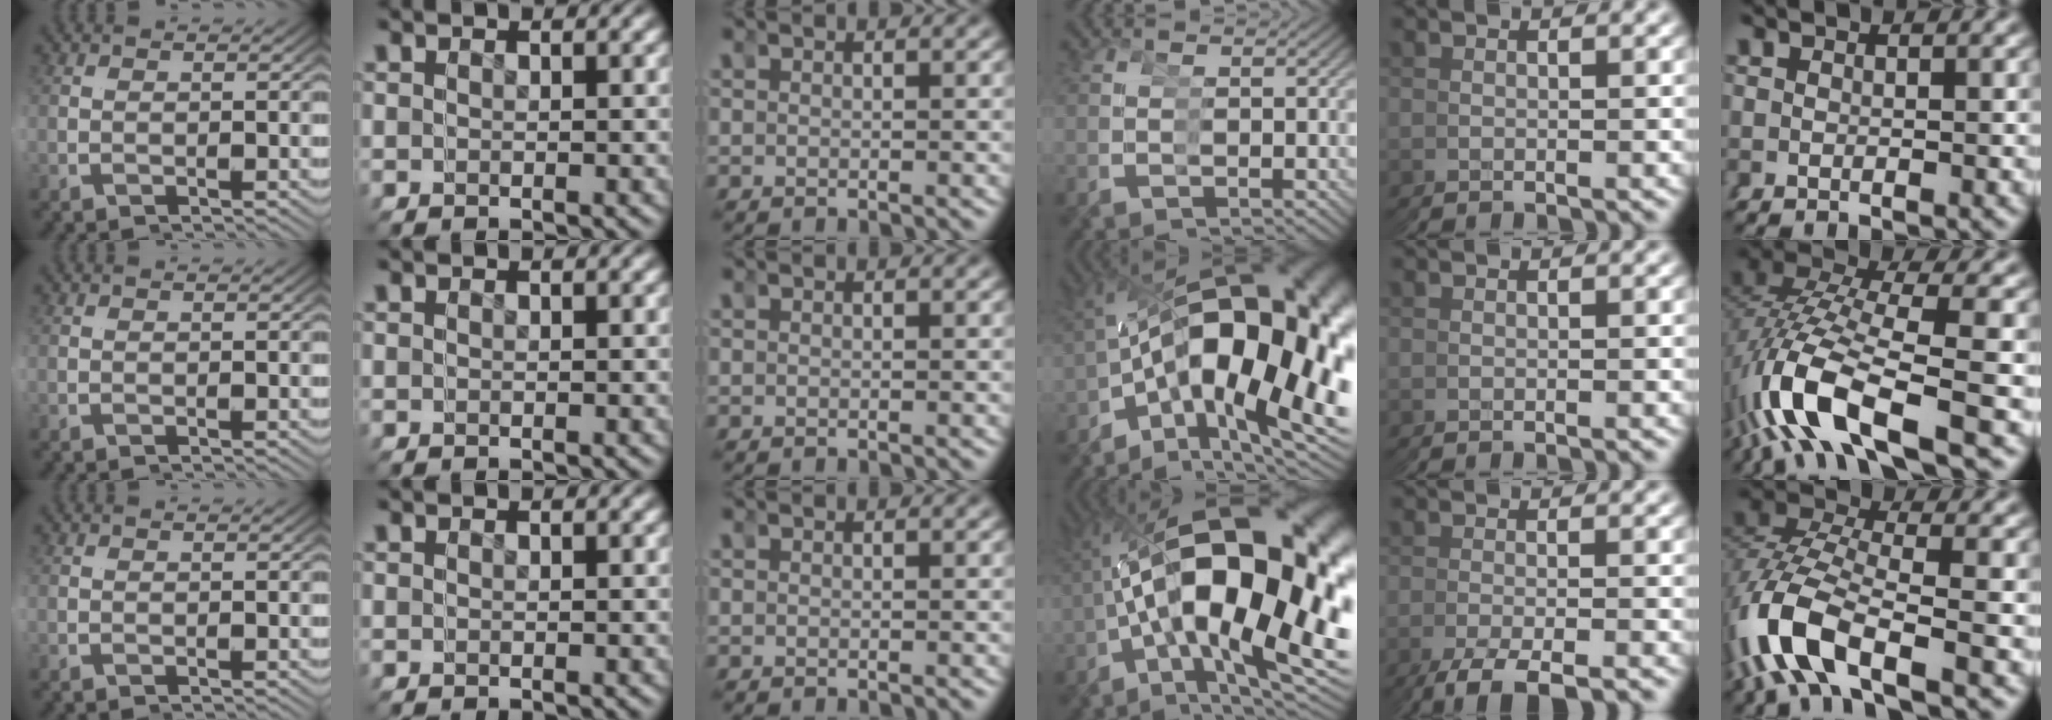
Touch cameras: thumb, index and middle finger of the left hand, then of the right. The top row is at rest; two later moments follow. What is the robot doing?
{"motion": "grasp_and_lifting", "object": "tape"}